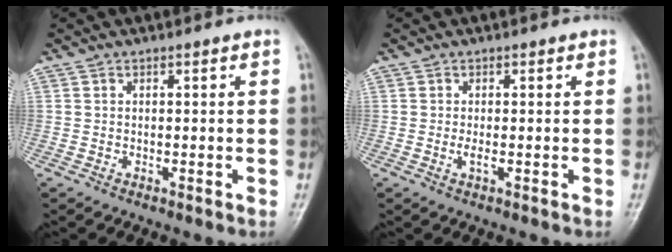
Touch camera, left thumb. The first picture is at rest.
{"total": 1.6, "force": [-0.1, 0.6, 1.5], "torque": [-0.026, -0.002, -0.004]}